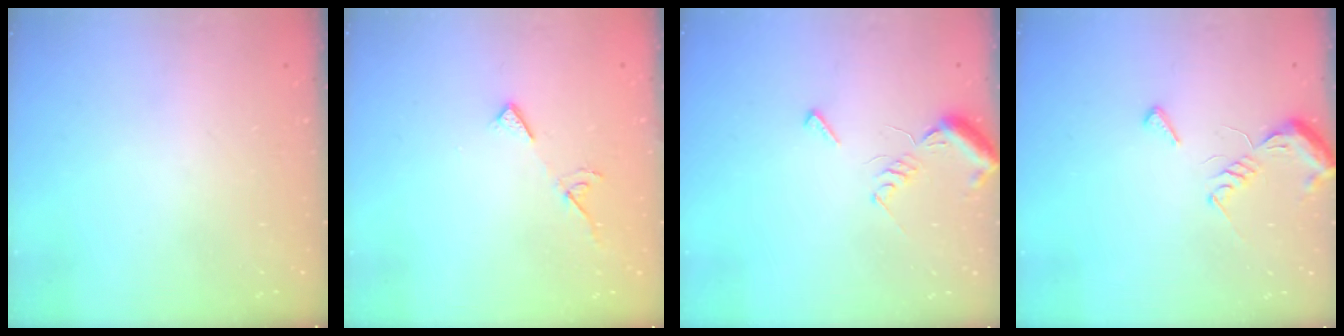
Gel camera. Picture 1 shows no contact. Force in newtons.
{"total": 7.7, "press": 7.7, "slide": 0.6}
{"total": 7.2, "press": 7.2, "slide": 0.7}
{"total": 8.3, "press": 8.2, "slide": 0.8}